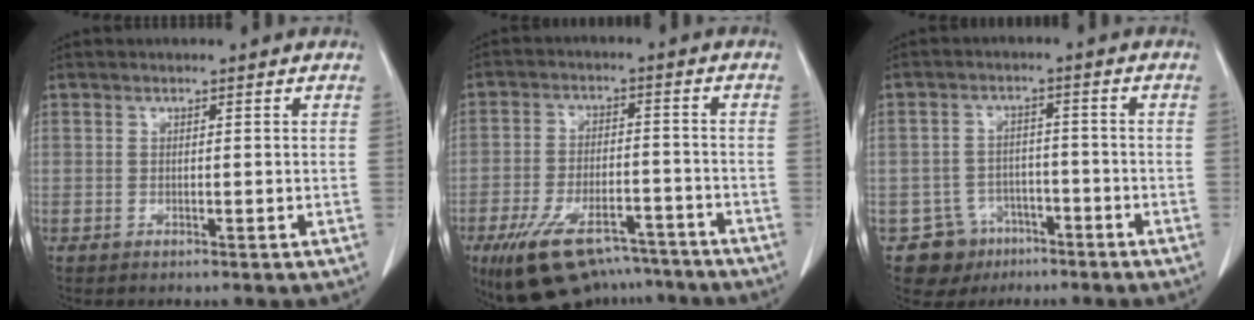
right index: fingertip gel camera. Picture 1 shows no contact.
{"total": 14.0, "force": [-10.3, 5.8, 7.4], "torque": [-0.130, 0.006, -0.167]}
{"total": 6.3, "force": [-3.7, 5.1, 0.1], "torque": [0.007, 0.011, -0.055]}